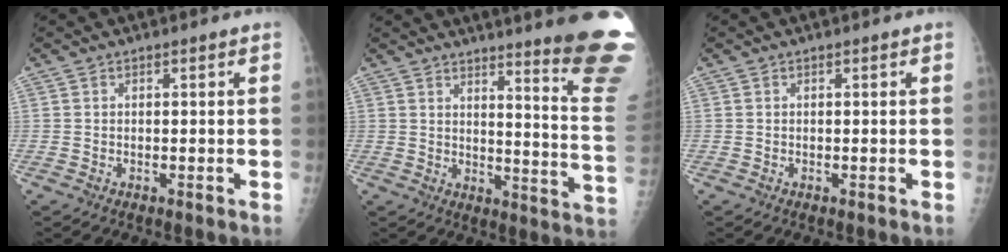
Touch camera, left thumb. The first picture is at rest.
{"total": 19.7, "force": [15.9, 0.9, 11.7], "torque": [-0.124, -0.157, 0.185]}
{"total": 0.0}